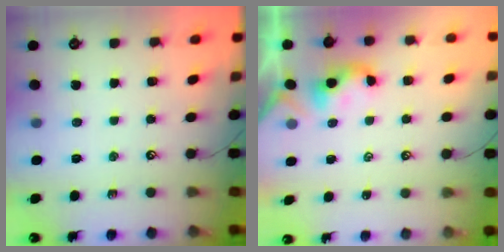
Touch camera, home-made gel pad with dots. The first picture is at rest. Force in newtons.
{"total": 2.4, "press": 2.4, "slide": 0.2}